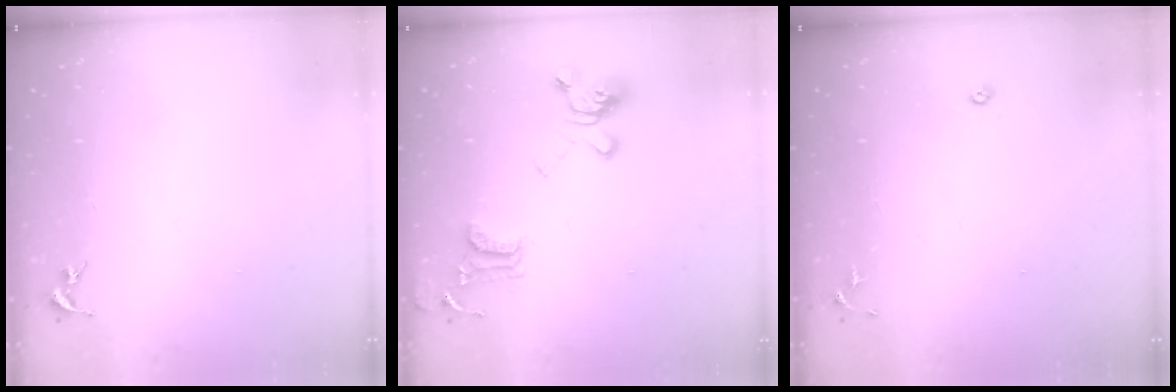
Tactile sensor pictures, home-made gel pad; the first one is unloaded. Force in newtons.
{"total": 16.4, "press": 16.3, "slide": 1.5}
{"total": 3.4, "press": 3.3, "slide": 0.7}